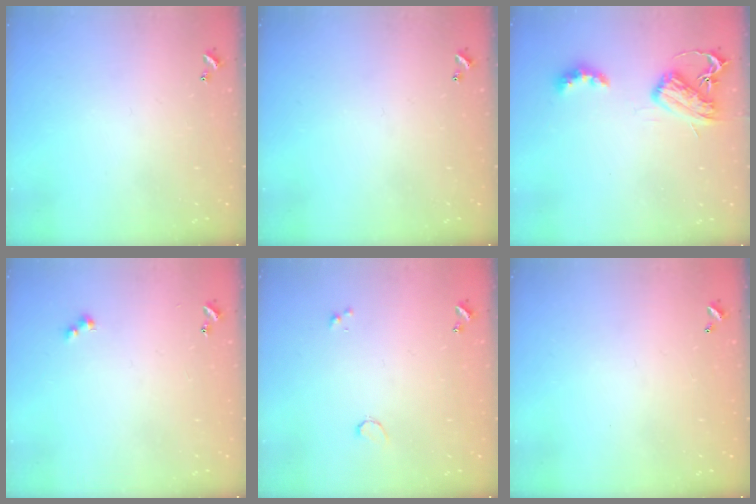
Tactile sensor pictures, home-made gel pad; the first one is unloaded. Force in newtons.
{"total": 0.0}
{"total": 6.7, "press": 6.7, "slide": 0.8}
{"total": 2.5, "press": 2.5, "slide": 0.5}
{"total": 1.4, "press": 1.3, "slide": 0.2}
{"total": 2.7, "press": 2.7, "slide": 0.1}